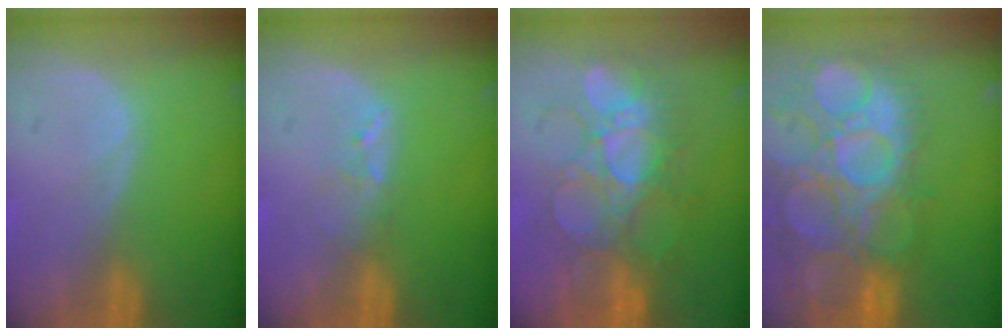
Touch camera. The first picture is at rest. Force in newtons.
{"total": 1.6, "press": 1.5, "slide": 0.3}
{"total": 9.0, "press": 8.6, "slide": 2.5}
{"total": 15.0, "press": 12.5, "slide": 8.2}